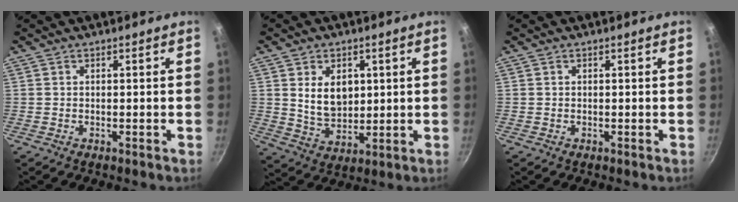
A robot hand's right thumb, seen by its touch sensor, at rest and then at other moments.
{"total": 8.8, "force": [2.2, 6.1, 5.9], "torque": [-0.078, -0.021, 0.049]}
{"total": 0.0}